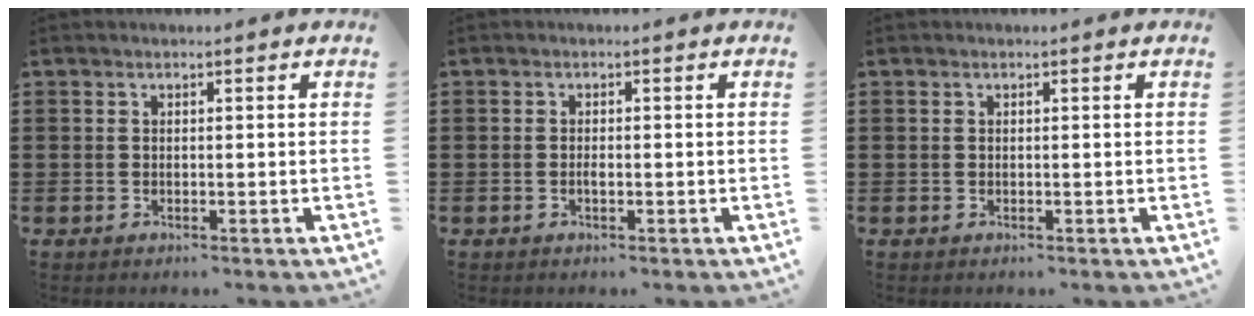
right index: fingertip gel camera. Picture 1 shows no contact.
{"total": 0.9, "force": [-0.3, 0.3, 0.8], "torque": [-0.016, -0.003, -0.005]}
{"total": 0.0}